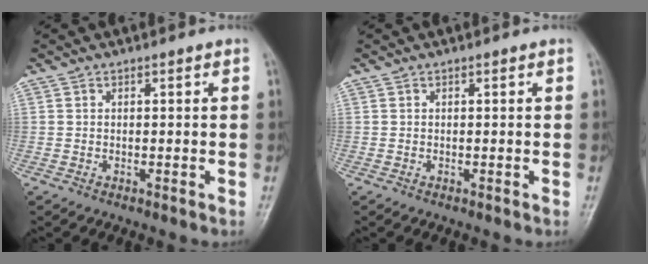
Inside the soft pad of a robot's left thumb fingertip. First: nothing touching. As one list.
[{"total": 0.0}]